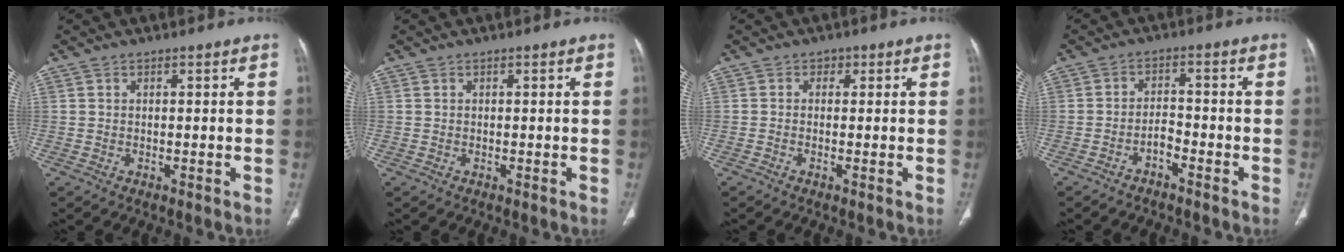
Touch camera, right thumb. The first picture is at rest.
{"total": 0.0}
{"total": 1.1, "force": [0.0, 0.9, 0.5], "torque": [0.002, 0.003, -0.009]}
{"total": 3.1, "force": [-2.2, 1.2, 1.7], "torque": [-0.028, 0.027, -0.042]}